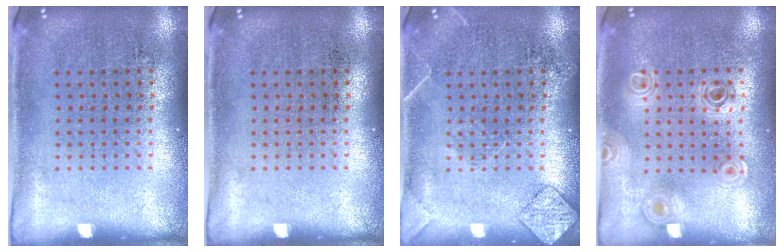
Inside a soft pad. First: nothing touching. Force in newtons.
{"total": 0.0}
{"total": 1.8, "press": 1.8, "slide": 0.1}
{"total": 0.8, "press": 0.8, "slide": 0.1}